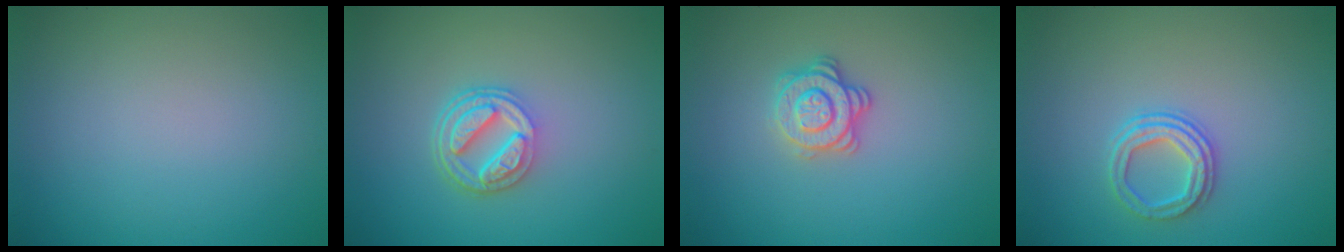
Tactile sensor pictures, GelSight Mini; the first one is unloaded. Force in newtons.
{"total": 4.5, "press": 3.3, "slide": 3.0}
{"total": 2.8, "press": 2.6, "slide": 1.1}
{"total": 2.7, "press": 2.4, "slide": 1.2}